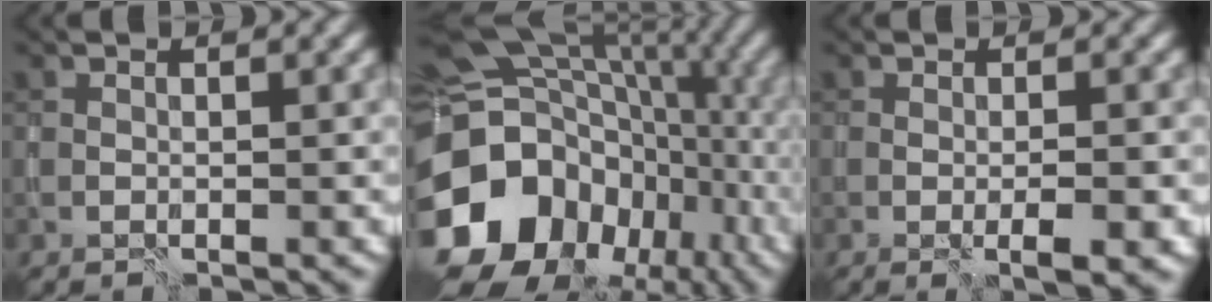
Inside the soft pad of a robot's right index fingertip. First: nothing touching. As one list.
[{"total": 19.4, "force": [-6.5, 15.4, 9.8], "torque": [-0.207, 0.003, -0.093]}, {"total": 1.9, "force": [-0.7, 0.1, 1.8], "torque": [-0.028, -0.007, -0.009]}]